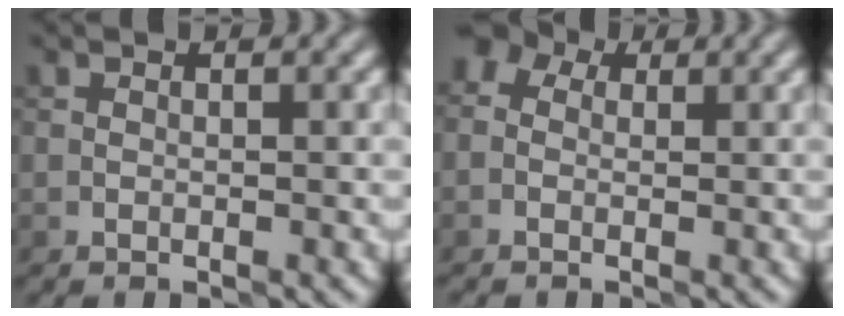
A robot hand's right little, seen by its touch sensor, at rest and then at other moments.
{"total": 2.9, "force": [0.4, 2.5, 1.4], "torque": [-0.015, 0.023, -0.021]}